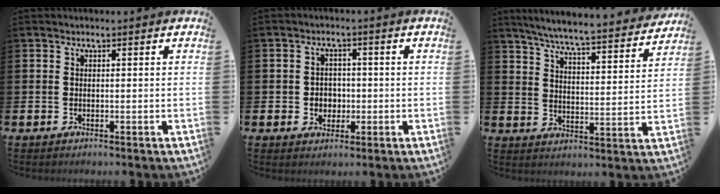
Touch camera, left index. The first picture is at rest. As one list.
[{"total": 2.8, "force": [-0.2, 2.7, 0.9], "torque": [-0.010, 0.001, -0.012]}, {"total": 6.7, "force": [6.3, 0.1, 2.2], "torque": [-0.061, -0.052, 0.104]}]